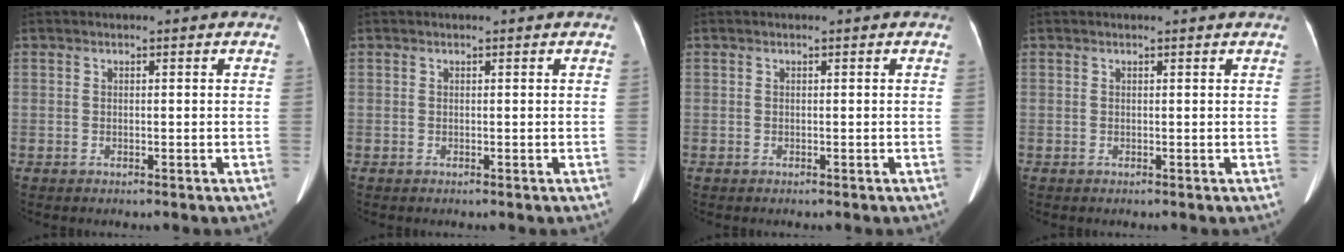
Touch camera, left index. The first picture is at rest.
{"total": 0.0}
{"total": 0.0}
{"total": 0.6, "force": [0.6, 0.0, 0.2], "torque": [-0.010, -0.003, 0.009]}